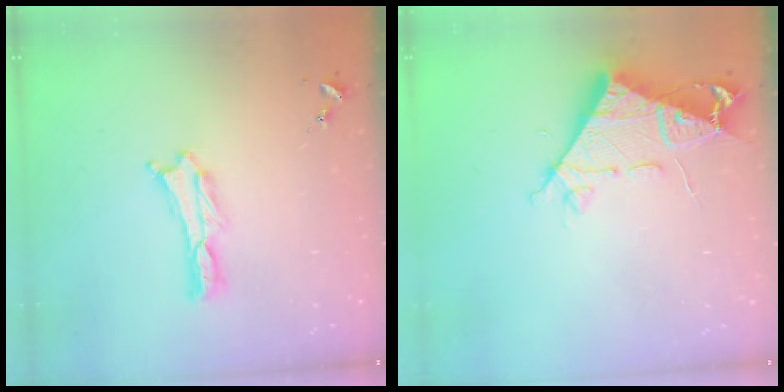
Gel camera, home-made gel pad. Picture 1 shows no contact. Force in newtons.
{"total": 7.1, "press": 7.0, "slide": 0.8}